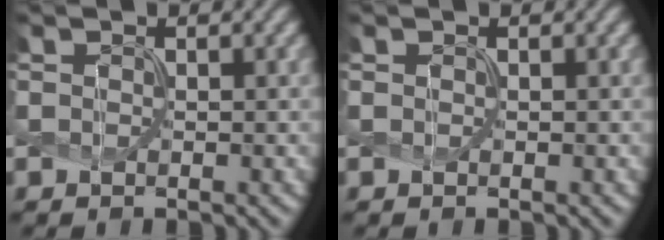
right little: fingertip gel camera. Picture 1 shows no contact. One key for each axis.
{"total": 0.0}